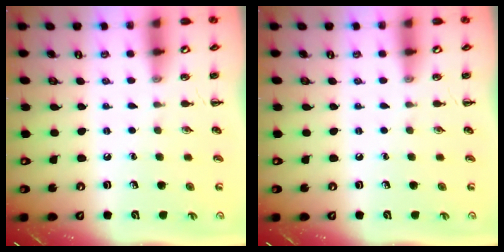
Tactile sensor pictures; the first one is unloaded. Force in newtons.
{"total": 0.0}